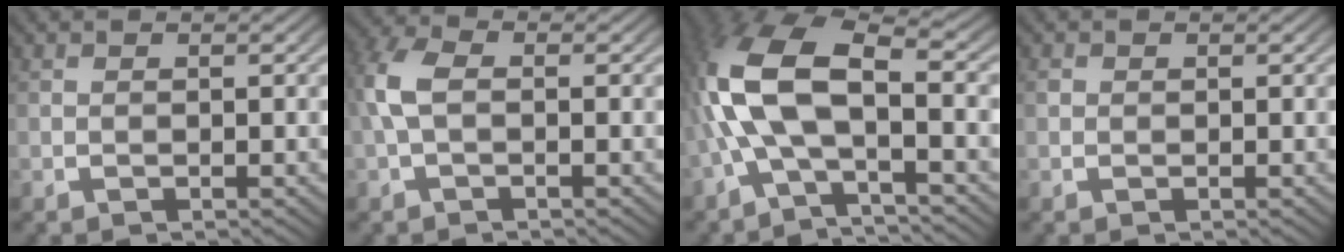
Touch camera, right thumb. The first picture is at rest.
{"total": 3.7, "force": [0.1, 2.3, 2.9], "torque": [-0.086, -0.002, 0.006]}
{"total": 10.7, "force": [-0.2, 6.0, 8.9], "torque": [-0.204, -0.017, 0.001]}
{"total": 0.6, "force": [0.2, 0.6, 0.1], "torque": [-0.004, -0.002, 0.004]}